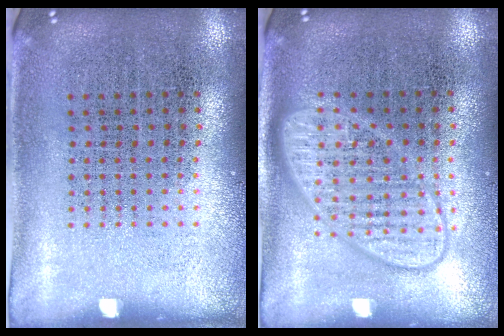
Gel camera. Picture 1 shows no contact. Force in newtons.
{"total": 2.7, "press": 2.7, "slide": 0.4}